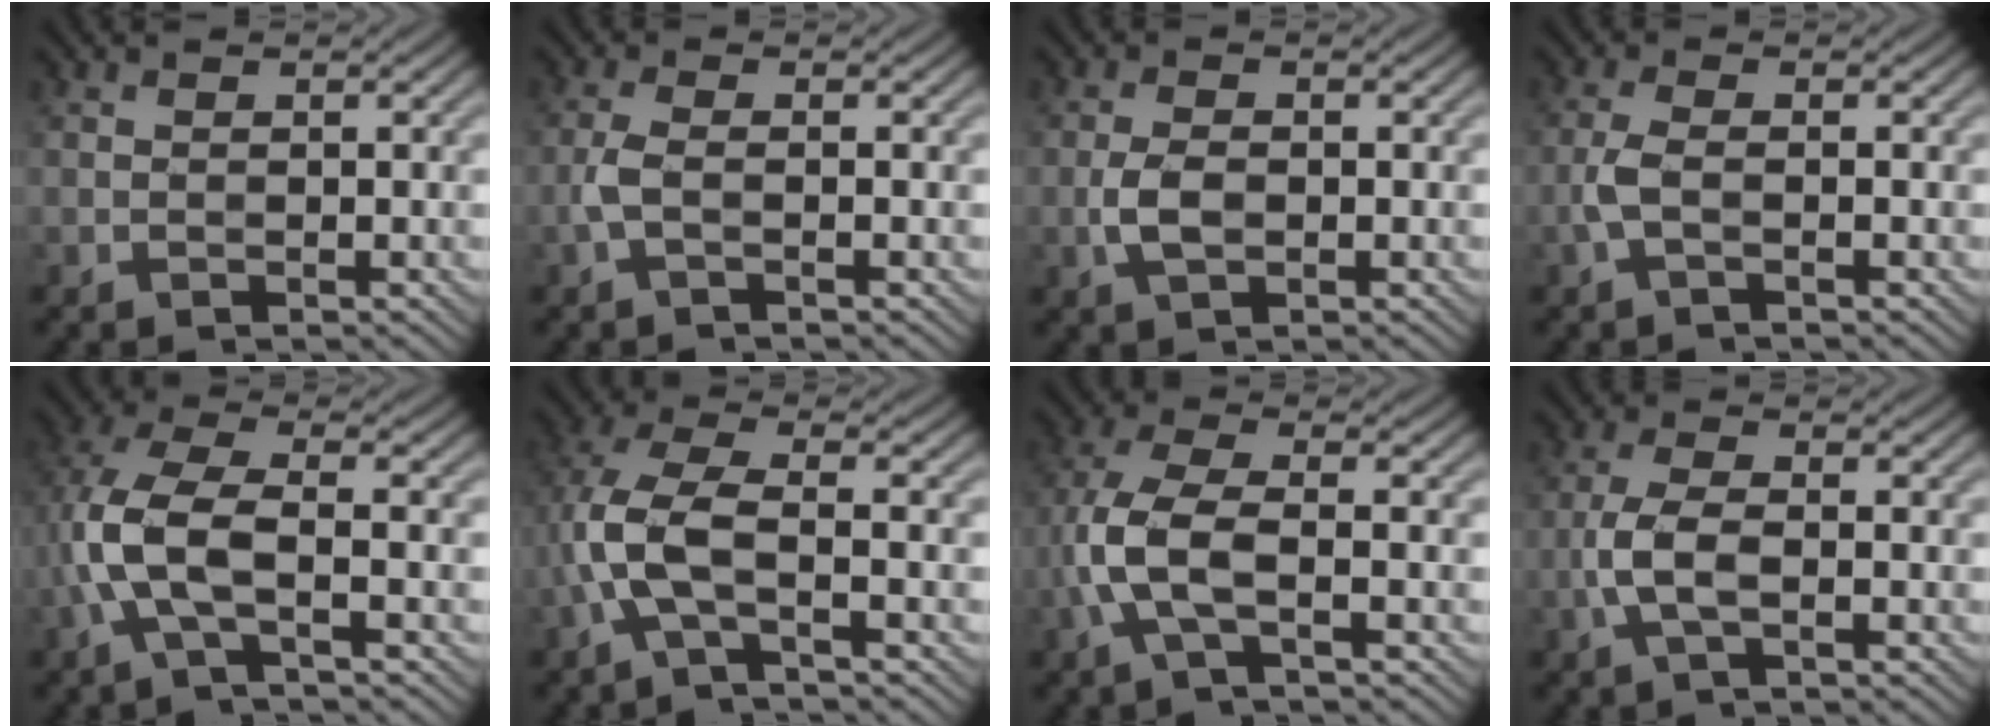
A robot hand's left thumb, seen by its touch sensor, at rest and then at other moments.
{"total": 2.3, "force": [-0.8, 0.6, 2.0], "torque": [-0.051, 0.005, -0.024]}
{"total": 3.1, "force": [-0.7, 1.7, 2.5], "torque": [-0.056, 0.000, -0.015]}
{"total": 2.6, "force": [-0.9, 0.8, 2.3], "torque": [-0.059, 0.004, -0.026]}
{"total": 7.9, "force": [-1.8, 3.0, 7.1], "torque": [-0.173, 0.014, -0.047]}
{"total": 7.2, "force": [-2.1, 2.5, 6.4], "torque": [-0.158, 0.011, -0.056]}
{"total": 7.0, "force": [-1.9, 2.4, 6.3], "torque": [-0.153, 0.010, -0.048]}
{"total": 4.2, "force": [-1.2, 1.5, 3.7], "torque": [-0.090, 0.003, -0.032]}